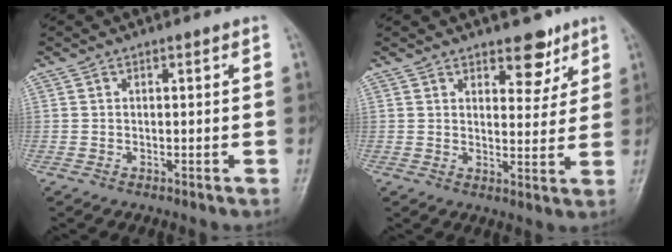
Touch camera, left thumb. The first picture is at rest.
{"total": 6.4, "force": [4.3, 3.3, 3.3], "torque": [-0.013, -0.027, 0.061]}